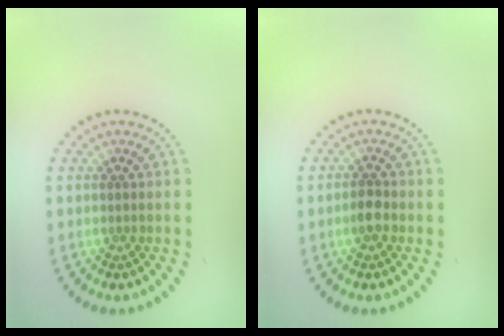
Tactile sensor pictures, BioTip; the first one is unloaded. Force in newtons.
{"total": 1.6, "press": 1.6, "slide": 0.4}